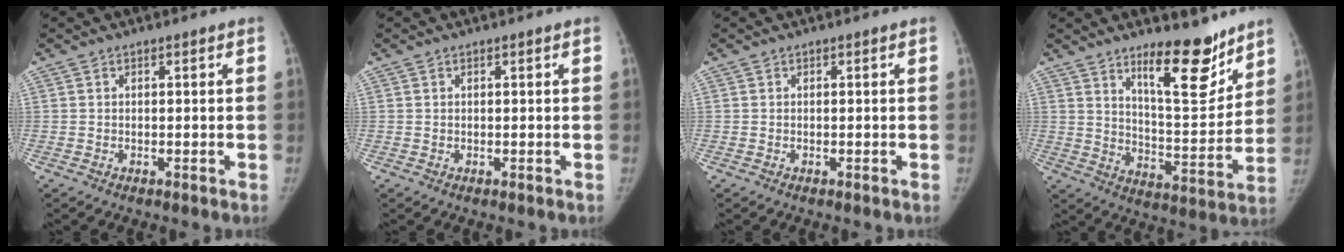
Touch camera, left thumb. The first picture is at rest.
{"total": 0.0}
{"total": 0.0}
{"total": 14.7, "force": [10.4, 4.5, 9.4], "torque": [-0.102, -0.090, 0.171]}